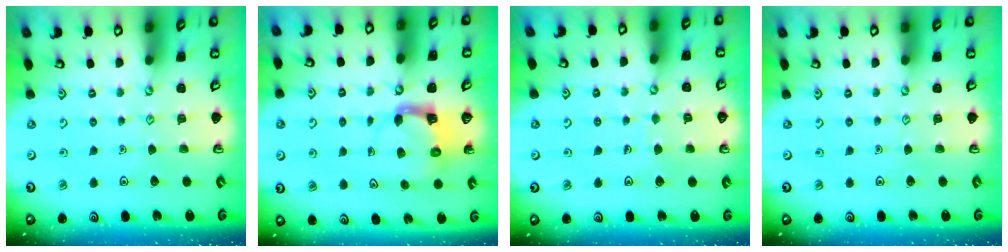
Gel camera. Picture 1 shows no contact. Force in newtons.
{"total": 4.0, "press": 3.9, "slide": 0.4}
{"total": 3.4, "press": 3.4, "slide": 0.2}
{"total": 0.0}